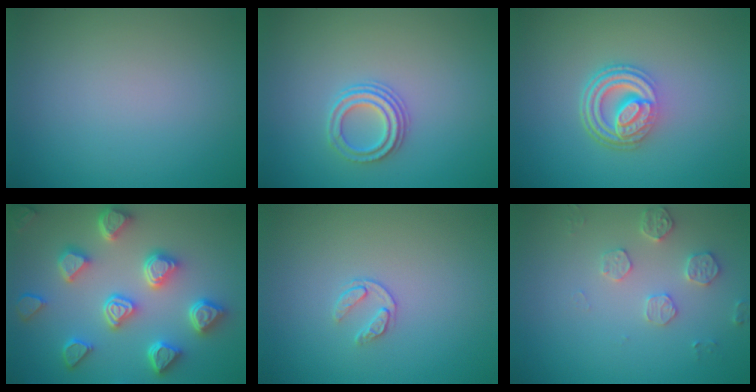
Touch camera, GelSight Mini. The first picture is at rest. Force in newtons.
{"total": 2.5, "press": 2.2, "slide": 1.2}
{"total": 4.9, "press": 3.4, "slide": 3.5}
{"total": 7.0, "press": 6.0, "slide": 3.6}
{"total": 1.3, "press": 0.8, "slide": 1.1}
{"total": 2.5, "press": 2.5, "slide": 0.5}